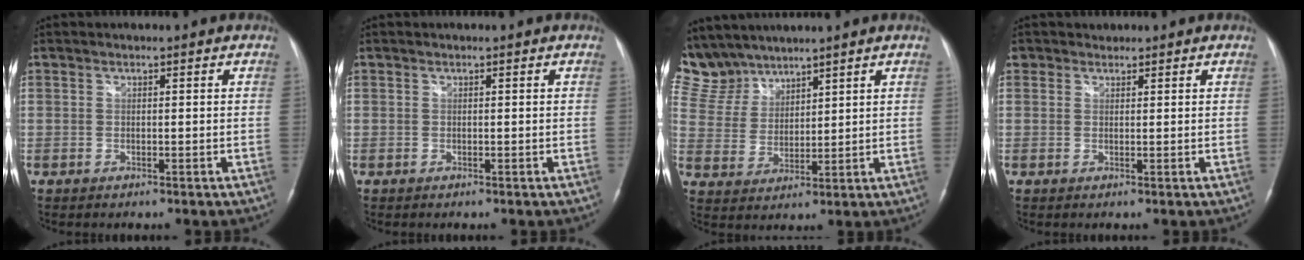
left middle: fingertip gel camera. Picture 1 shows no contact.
{"total": 0.0}
{"total": 9.8, "force": [9.0, 3.8, 0.6], "torque": [-0.028, 0.015, 0.201]}
{"total": 1.5, "force": [1.0, 1.1, -0.2], "torque": [0.011, 0.001, 0.011]}